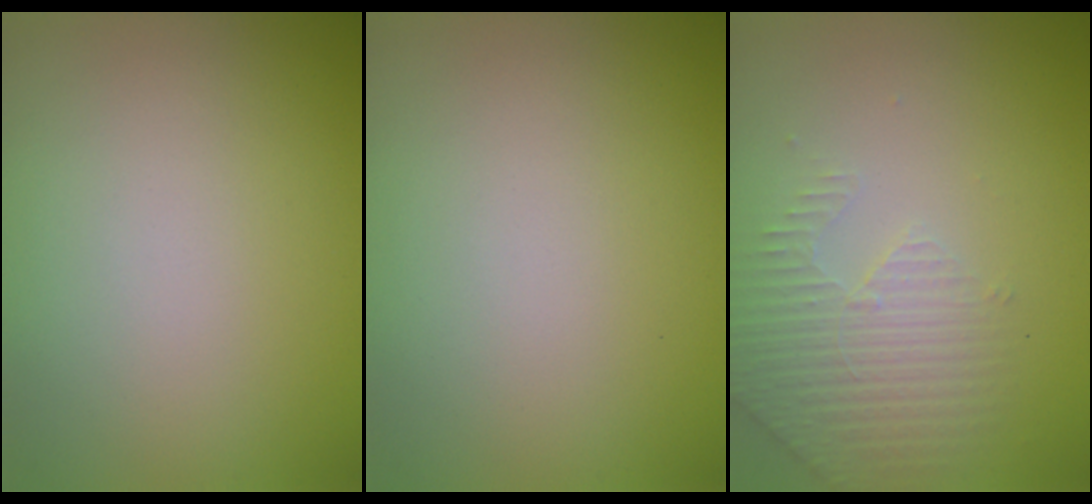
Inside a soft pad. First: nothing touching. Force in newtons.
{"total": 0.0}
{"total": 3.1, "press": 3.1, "slide": 0.7}